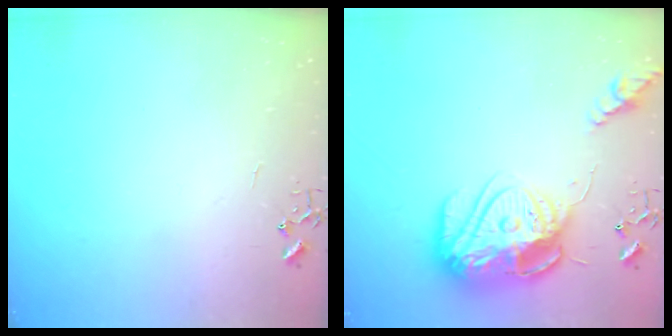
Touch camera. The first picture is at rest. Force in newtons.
{"total": 24.2, "press": 24.1, "slide": 2.0}